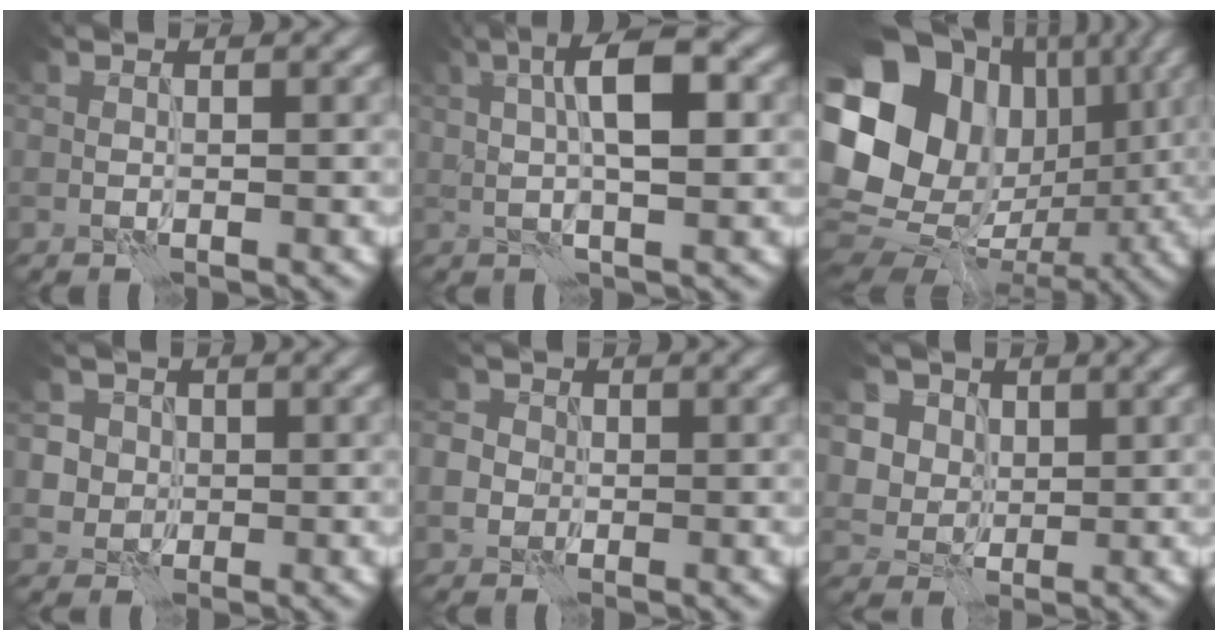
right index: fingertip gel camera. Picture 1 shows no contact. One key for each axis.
{"total": 6.2, "fx": 1.2, "fy": 1.7, "fz": 5.9, "tx": -0.099, "ty": 0.011, "tz": 0.017}
{"total": 21.7, "fx": 2.7, "fy": 18.0, "fz": 11.8, "tx": -0.241, "ty": -0.003, "tz": 0.037}
{"total": 5.1, "fx": 1.0, "fy": 4.8, "fz": 1.7, "tx": -0.021, "ty": 0.031, "tz": -0.001}
{"total": 3.0, "fx": 0.1, "fy": 2.8, "fz": 1.2, "tx": -0.006, "ty": 0.015, "tz": -0.018}
{"total": 8.3, "fx": 4.2, "fy": 6.3, "fz": 3.4, "tx": -0.074, "ty": 0.010, "tz": 0.059}